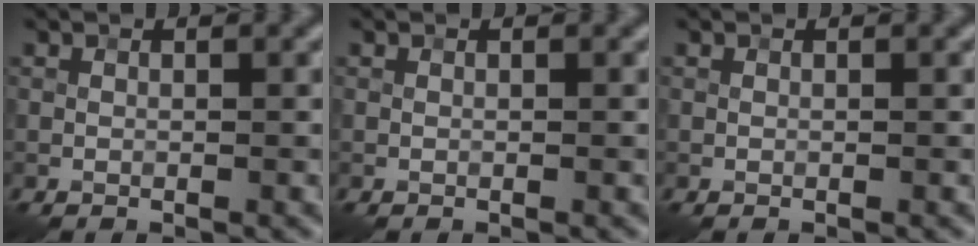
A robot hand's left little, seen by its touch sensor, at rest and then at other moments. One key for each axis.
{"total": 0.0}
{"total": 0.0}